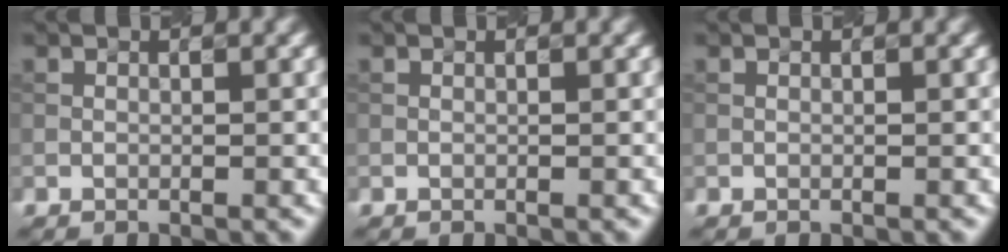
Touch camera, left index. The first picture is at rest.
{"total": 0.0}
{"total": 0.0}